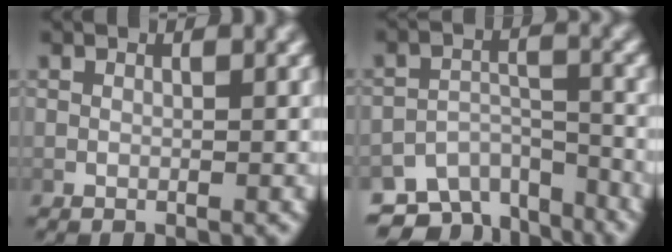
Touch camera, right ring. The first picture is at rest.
{"total": 8.3, "force": [-5.9, 4.8, 3.4], "torque": [-0.052, -0.022, -0.096]}